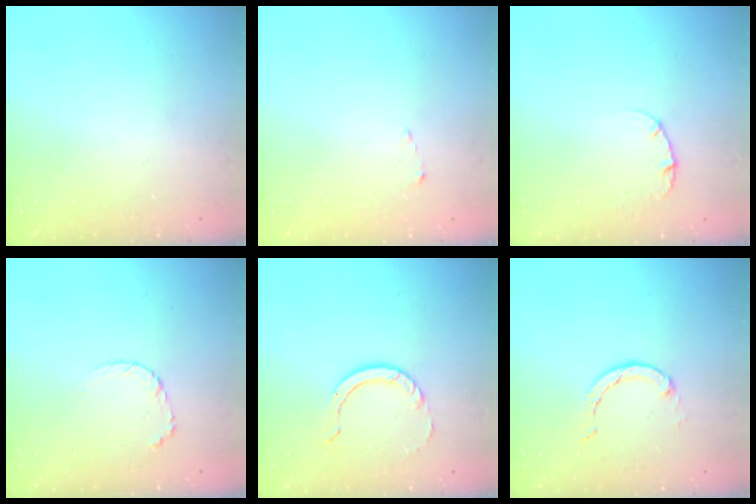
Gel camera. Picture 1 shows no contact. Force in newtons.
{"total": 1.5, "press": 1.5, "slide": 0.2}
{"total": 2.5, "press": 2.5, "slide": 0.3}
{"total": 3.7, "press": 3.7, "slide": 0.5}
{"total": 5.3, "press": 5.3, "slide": 0.1}
{"total": 3.0, "press": 3.0, "slide": 0.4}